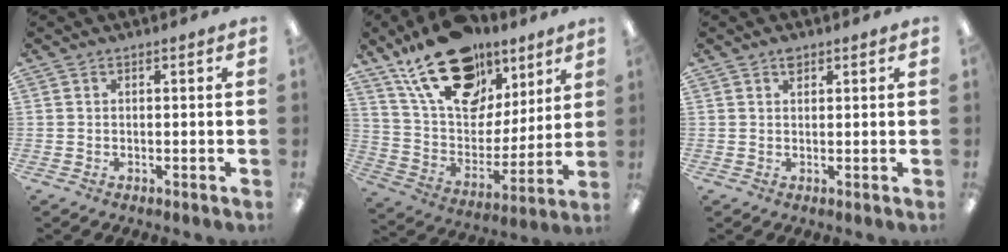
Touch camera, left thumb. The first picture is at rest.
{"total": 22.3, "force": [14.3, 12.6, 11.6], "torque": [-0.196, -0.072, 0.258]}
{"total": 1.8, "force": [1.3, 1.1, 0.8], "torque": [0.000, -0.006, 0.020]}